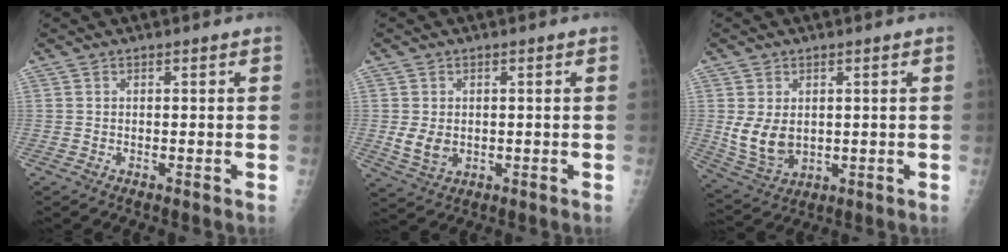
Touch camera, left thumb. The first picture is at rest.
{"total": 4.5, "force": [-0.1, 3.4, 2.9], "torque": [-0.042, -0.008, 0.011]}
{"total": 7.8, "force": [0.7, 5.6, 5.4], "torque": [-0.086, -0.016, 0.034]}